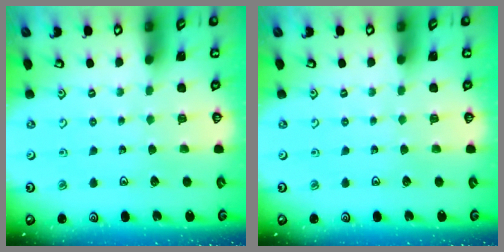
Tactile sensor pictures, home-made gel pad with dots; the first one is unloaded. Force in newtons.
{"total": 0.0}